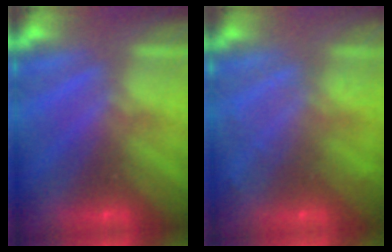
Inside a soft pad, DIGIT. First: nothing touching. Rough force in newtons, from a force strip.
{"total": 2.1}